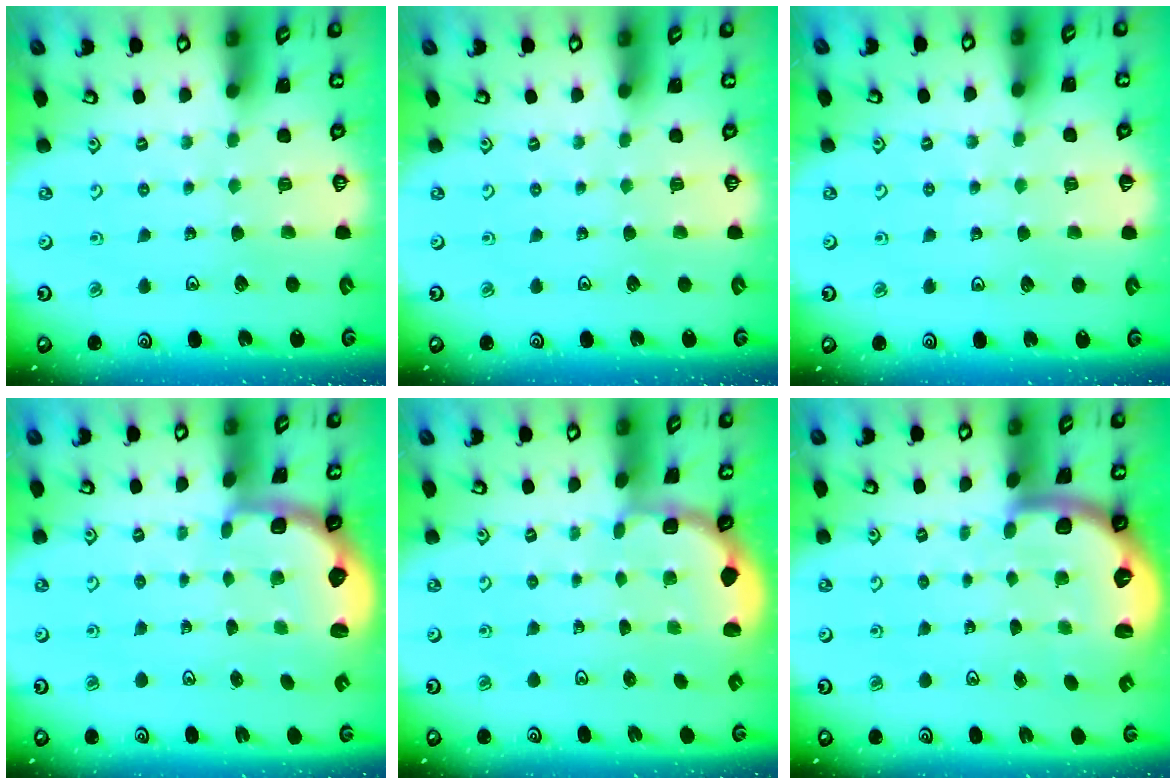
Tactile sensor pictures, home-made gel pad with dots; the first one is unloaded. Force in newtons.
{"total": 0.0}
{"total": 2.2, "press": 2.2, "slide": 0.2}
{"total": 2.5, "press": 1.9, "slide": 1.7}
{"total": 1.9, "press": 1.8, "slide": 0.7}
{"total": 3.6, "press": 3.2, "slide": 1.5}